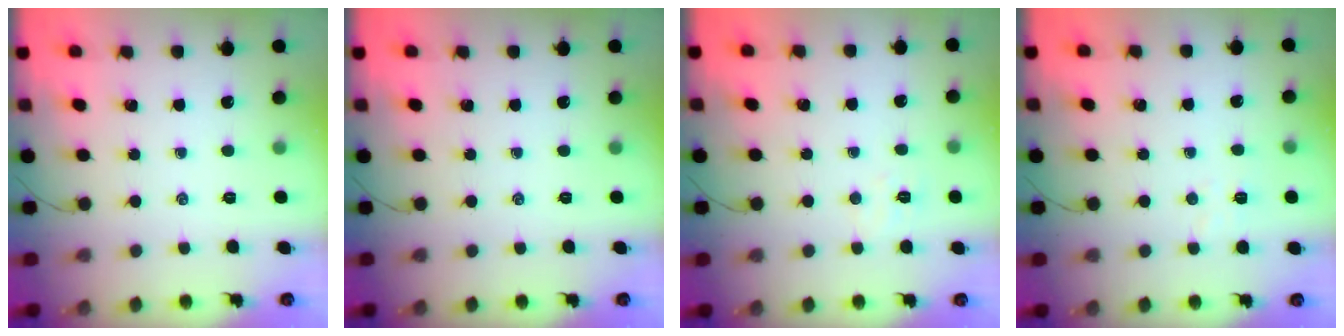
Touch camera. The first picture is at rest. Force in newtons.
{"total": 0.0}
{"total": 3.6, "press": 3.5, "slide": 0.9}
{"total": 3.6, "press": 3.5, "slide": 0.9}